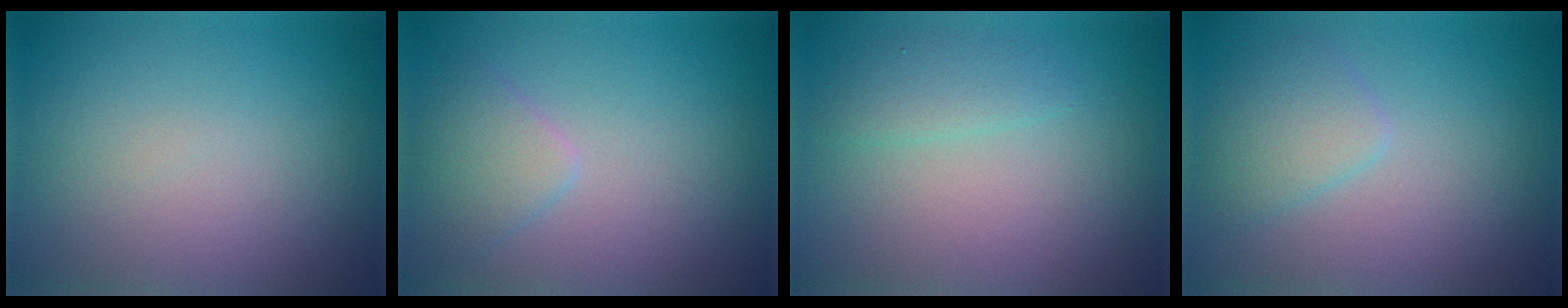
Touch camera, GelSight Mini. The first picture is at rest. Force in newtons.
{"total": 2.3, "press": 2.2, "slide": 0.2}
{"total": 1.6, "press": 1.6, "slide": 0.1}
{"total": 2.4, "press": 2.4, "slide": 0.1}